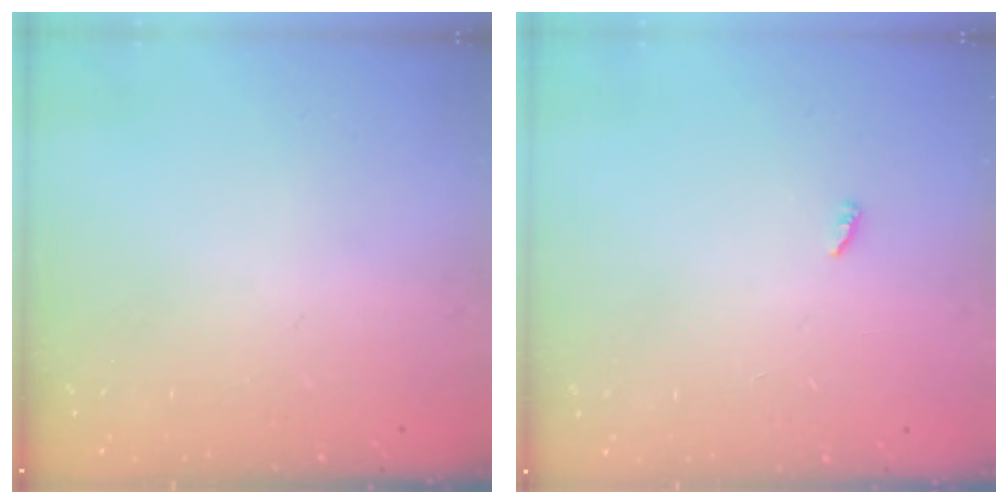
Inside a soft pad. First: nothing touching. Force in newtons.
{"total": 2.3, "press": 2.3, "slide": 0.2}